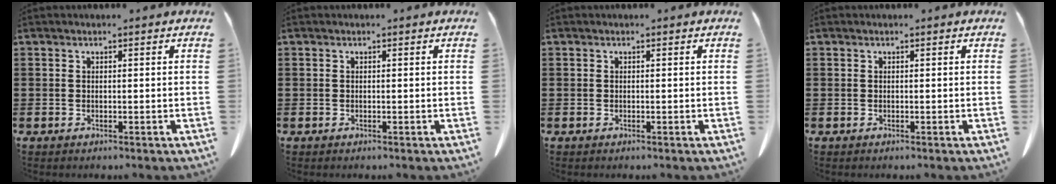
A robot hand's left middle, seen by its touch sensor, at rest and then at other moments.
{"total": 0.0}
{"total": 0.0}
{"total": 0.0}